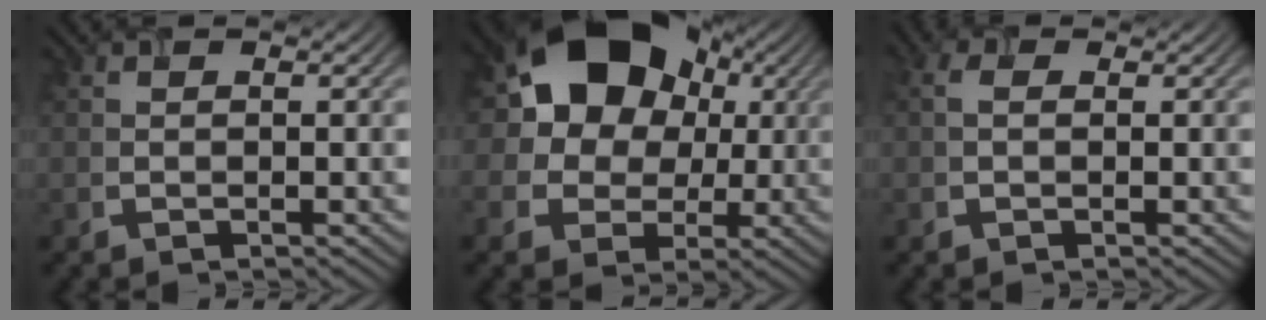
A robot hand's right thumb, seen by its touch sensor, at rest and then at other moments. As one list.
[{"total": 14.8, "force": [3.4, 12.0, 8.0], "torque": [-0.159, 0.041, 0.046]}, {"total": 0.8, "force": [0.0, 0.7, 0.4], "torque": [-0.011, 0.000, 0.001]}]